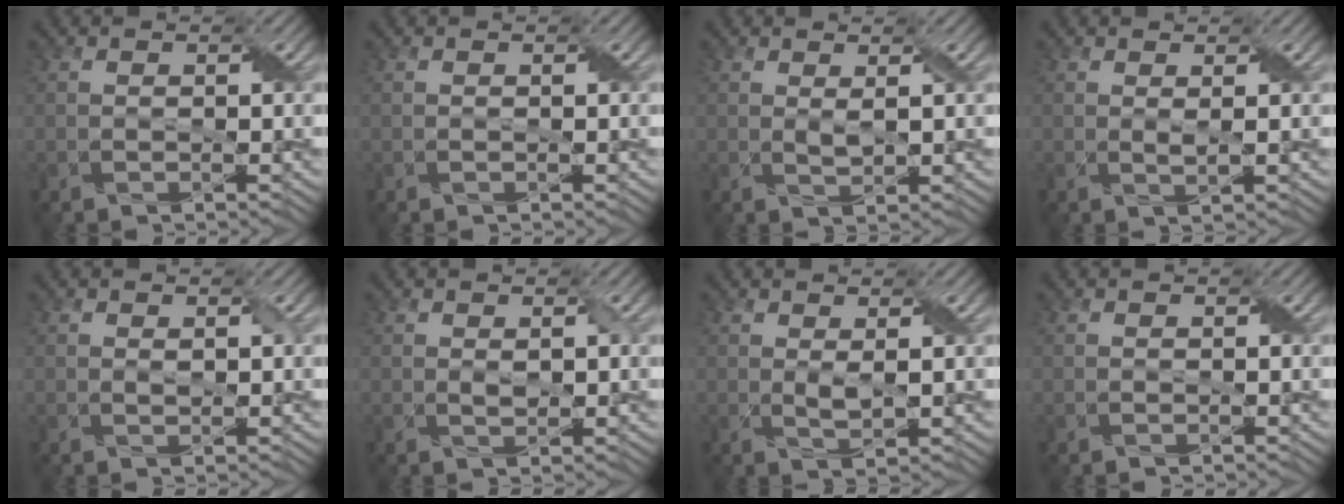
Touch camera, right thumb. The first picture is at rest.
{"total": 0.0}
{"total": 1.3, "force": [0.8, 0.2, 1.0], "torque": [-0.027, -0.002, 0.017]}
{"total": 0.9, "force": [0.6, 0.0, 0.7], "torque": [-0.020, 0.001, 0.009]}
{"total": 0.8, "force": [0.3, 0.3, 0.7], "torque": [-0.015, -0.001, 0.007]}
{"total": 1.4, "force": [0.4, 0.7, 1.1], "torque": [-0.024, -0.003, 0.010]}
{"total": 1.5, "force": [0.8, 0.3, 1.3], "torque": [-0.034, -0.002, 0.018]}
{"total": 0.0}